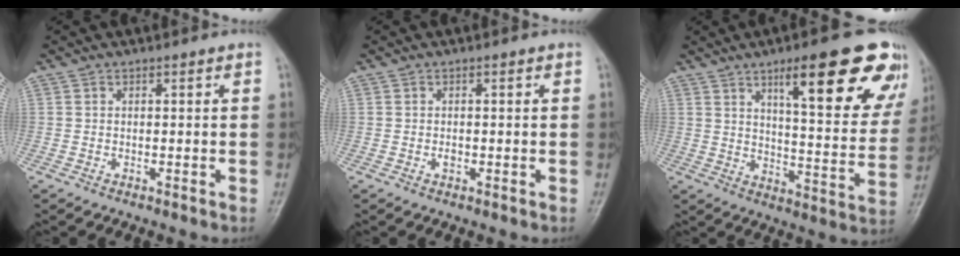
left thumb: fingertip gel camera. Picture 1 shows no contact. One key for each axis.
{"total": 0.9, "fx": -0.2, "fy": 0.6, "fz": 0.6, "tx": -0.008, "ty": 0.000, "tz": -0.005}
{"total": 22.1, "fx": 12.0, "fy": 5.8, "fz": 17.6, "tx": -0.200, "ty": -0.040, "tz": 0.171}